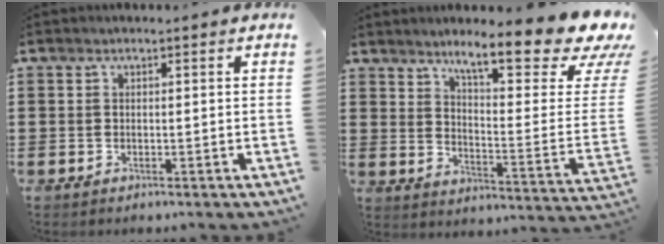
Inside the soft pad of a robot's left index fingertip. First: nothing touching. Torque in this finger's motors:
{"motor_torque": [1.01, -1.13, 0.48, 0.21]}